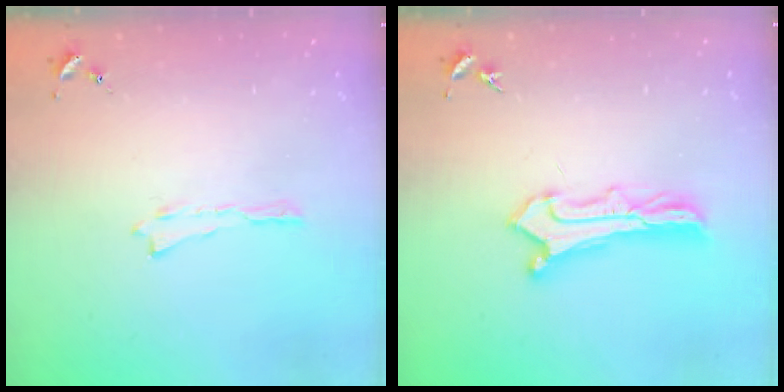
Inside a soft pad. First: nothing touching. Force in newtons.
{"total": 2.6, "press": 2.6, "slide": 0.2}